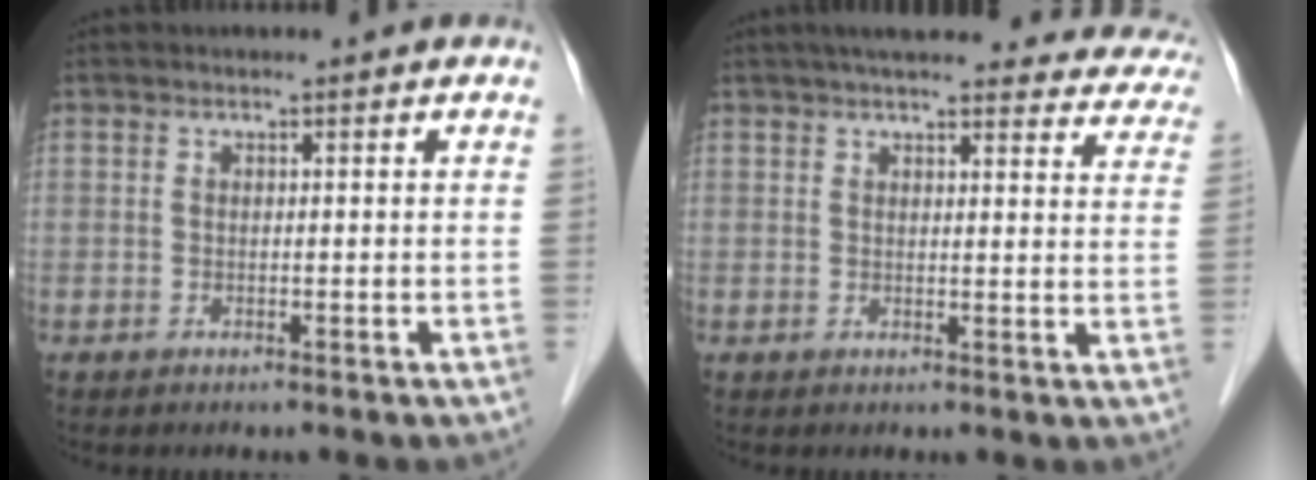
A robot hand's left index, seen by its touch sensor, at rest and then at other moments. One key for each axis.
{"total": 24.6, "fx": 22.1, "fy": 5.3, "fz": 9.4, "tx": -0.119, "ty": -0.011, "tz": 0.247}